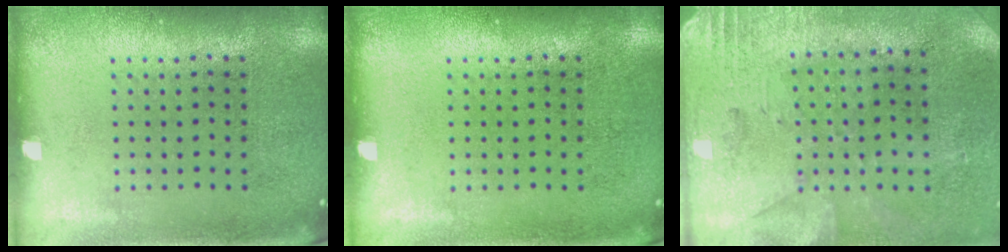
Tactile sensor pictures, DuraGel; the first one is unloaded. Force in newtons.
{"total": 0.0}
{"total": 2.7, "press": 2.3, "slide": 1.5}